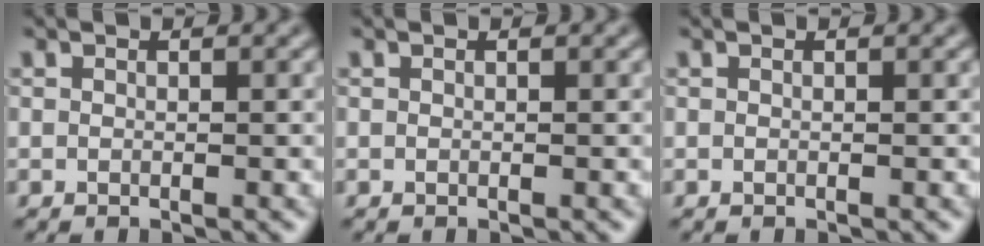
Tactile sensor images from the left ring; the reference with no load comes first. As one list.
[{"total": 0.0}, {"total": 0.0}]